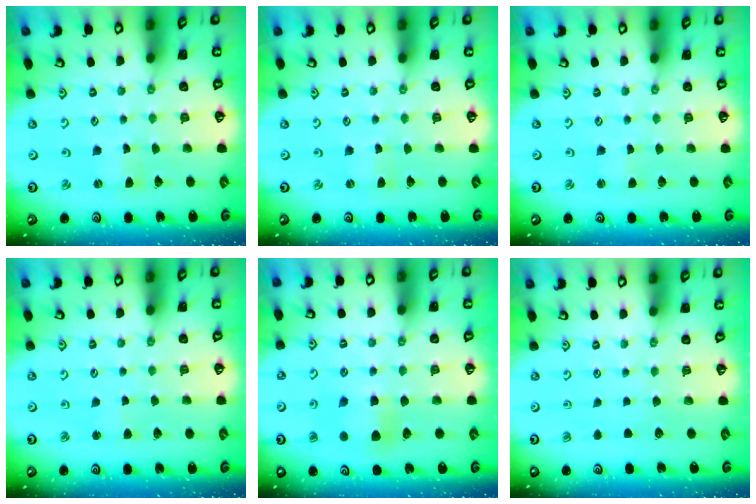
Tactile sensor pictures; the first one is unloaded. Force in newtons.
{"total": 0.0}
{"total": 0.0}
{"total": 2.3, "press": 2.3, "slide": 0.2}
{"total": 5.6, "press": 5.6, "slide": 0.0}
{"total": 0.0}